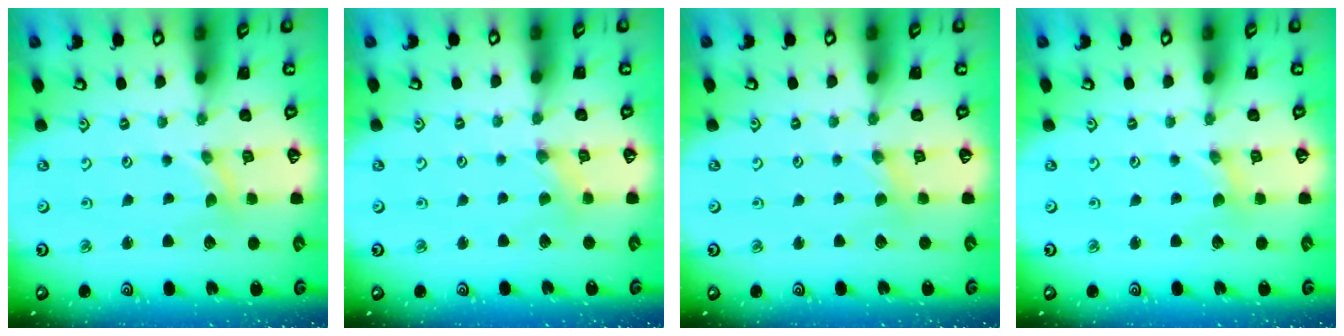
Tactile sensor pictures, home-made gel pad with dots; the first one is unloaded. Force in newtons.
{"total": 0.8, "press": 0.8, "slide": 0.2}
{"total": 1.5, "press": 1.5, "slide": 0.2}
{"total": 0.0}